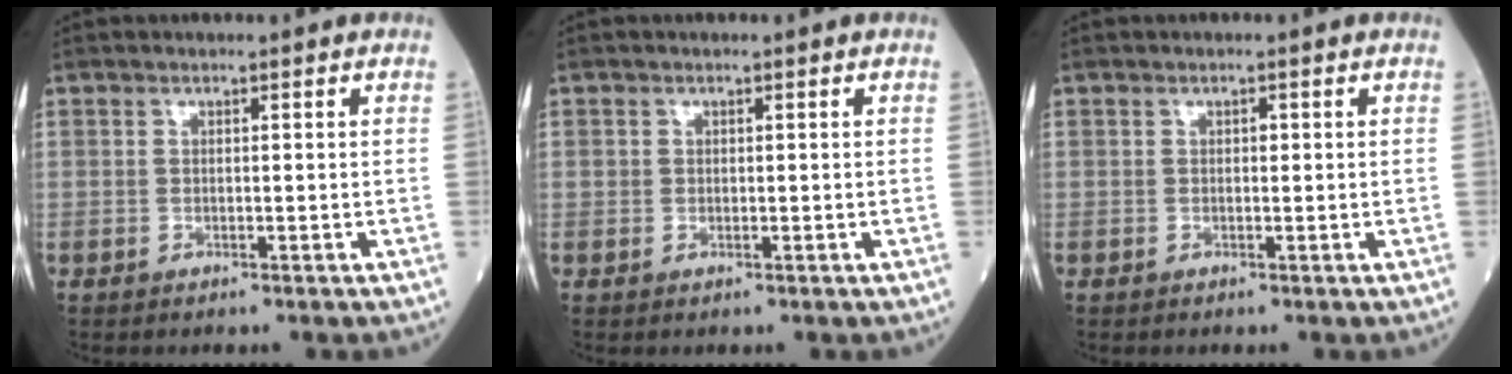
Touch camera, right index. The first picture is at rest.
{"total": 0.6, "force": [0.0, 0.5, 0.3], "torque": [-0.005, -0.001, -0.002]}
{"total": 0.6, "force": [0.1, 0.4, 0.4], "torque": [-0.006, 0.001, 0.000]}